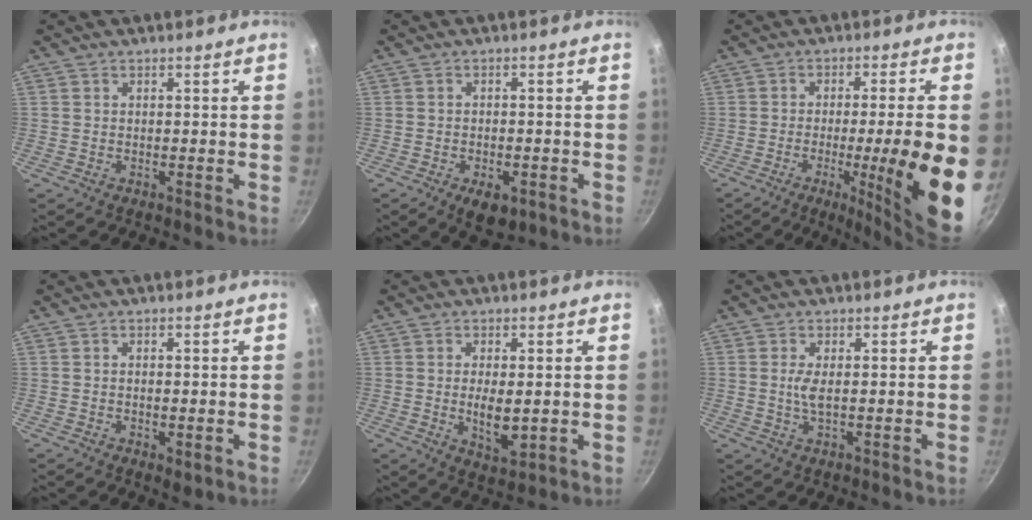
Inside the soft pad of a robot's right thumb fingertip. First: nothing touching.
{"total": 6.0, "force": [-2.7, 3.2, 4.3], "torque": [-0.054, 0.010, -0.031]}
{"total": 17.4, "force": [-3.8, 2.0, 16.9], "torque": [-0.231, 0.006, -0.047]}
{"total": 2.4, "force": [-0.5, 1.0, 2.1], "torque": [-0.034, -0.008, -0.006]}
{"total": 6.4, "force": [-0.2, 2.7, 5.8], "torque": [-0.102, -0.013, 0.004]}
{"total": 2.7, "force": [0.2, 0.7, 2.6], "torque": [-0.060, -0.003, 0.005]}